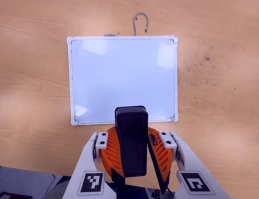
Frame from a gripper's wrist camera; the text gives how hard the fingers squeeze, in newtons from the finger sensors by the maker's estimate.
{"total": 9.6, "left": 9.9, "right": 9.2}